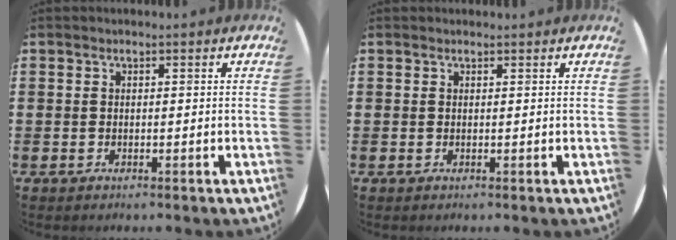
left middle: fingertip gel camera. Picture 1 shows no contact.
{"total": 0.0}